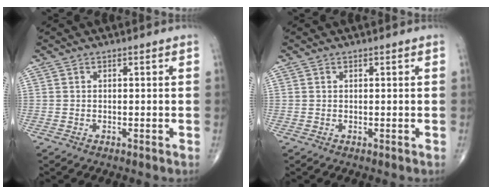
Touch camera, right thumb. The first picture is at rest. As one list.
[{"total": 0.0}]